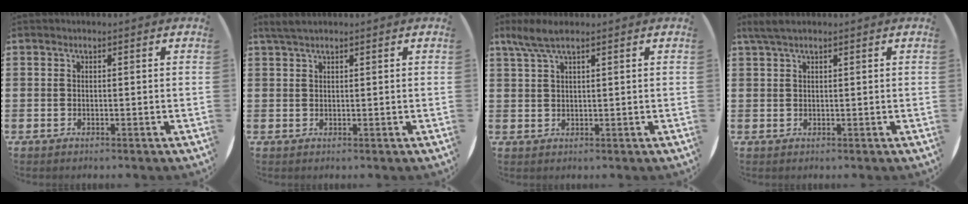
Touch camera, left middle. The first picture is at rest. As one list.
[{"total": 1.9, "force": [1.6, 0.3, 0.9], "torque": [-0.020, 0.004, 0.031]}, {"total": 3.6, "force": [2.4, 0.7, 2.7], "torque": [-0.057, 0.004, 0.043]}, {"total": 1.9, "force": [1.4, 0.2, 1.2], "torque": [-0.026, 0.003, 0.025]}]